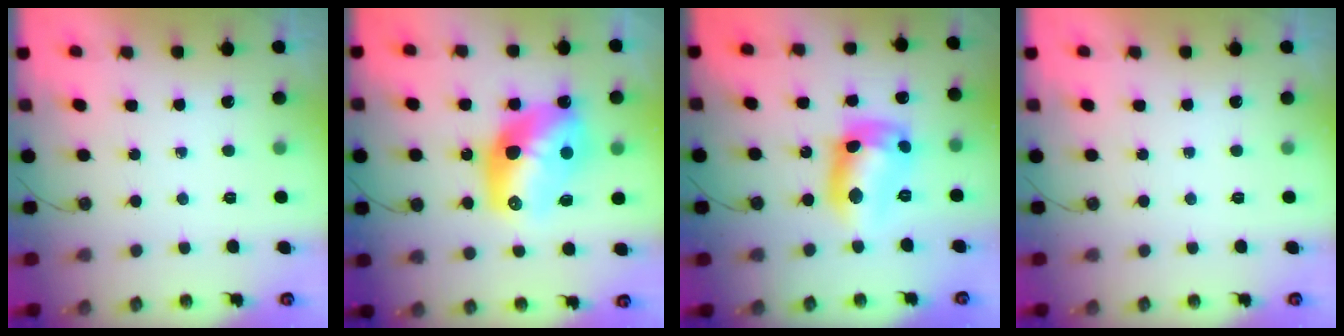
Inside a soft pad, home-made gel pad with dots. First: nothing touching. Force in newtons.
{"total": 16.5, "press": 16.5, "slide": 1.4}
{"total": 13.6, "press": 13.6, "slide": 0.9}
{"total": 0.0}